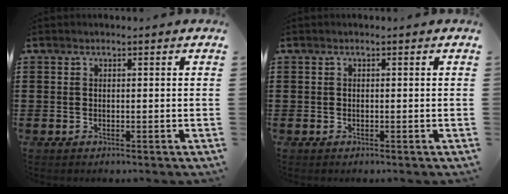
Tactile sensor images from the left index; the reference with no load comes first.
{"total": 0.0}